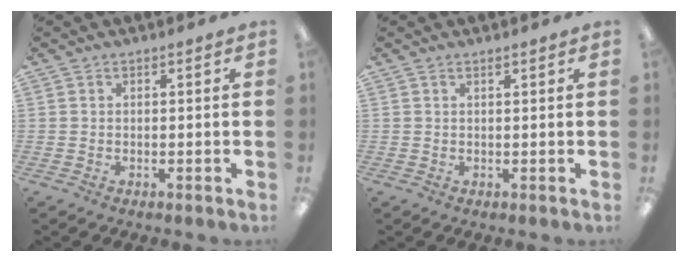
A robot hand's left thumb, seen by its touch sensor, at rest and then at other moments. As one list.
[{"total": 0.6, "force": [0.5, 0.2, 0.3], "torque": [-0.006, 0.001, 0.010]}]